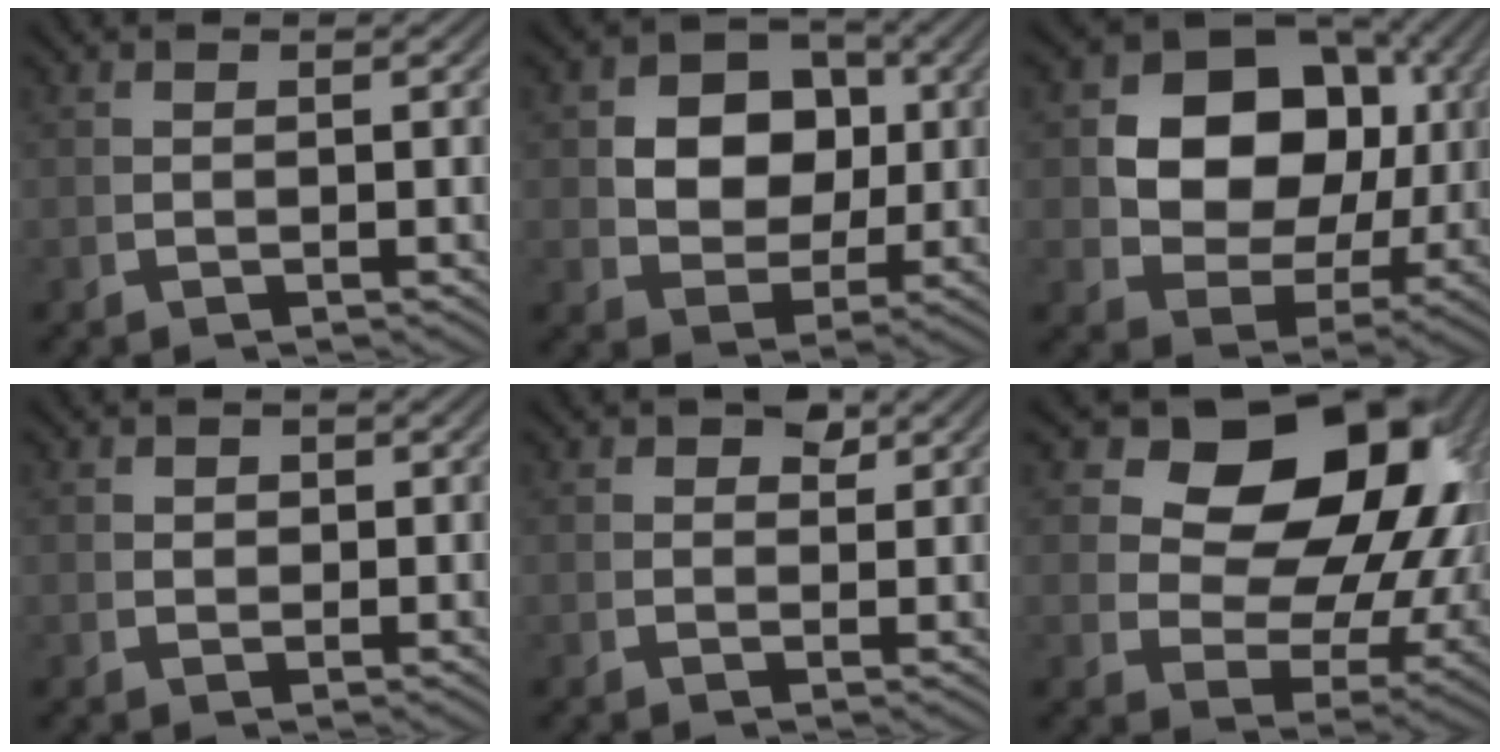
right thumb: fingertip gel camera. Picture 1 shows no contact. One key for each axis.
{"total": 8.5, "fx": 0.9, "fy": 6.7, "fz": 5.2, "tx": -0.114, "ty": -0.036, "tz": 0.032}
{"total": 13.5, "fx": 1.4, "fy": 10.1, "fz": 8.8, "tx": -0.188, "ty": -0.039, "tz": 0.035}
{"total": 1.1, "fx": 0.5, "fy": 0.9, "fz": 0.4, "tx": -0.011, "ty": -0.008, "tz": 0.017}
{"total": 2.6, "fx": 1.4, "fy": 1.7, "fz": 1.3, "tx": -0.017, "ty": -0.003, "tz": 0.024}
{"total": 21.9, "fx": 4.9, "fy": 15.0, "fz": 15.3, "tx": -0.227, "ty": 0.005, "tz": 0.063}